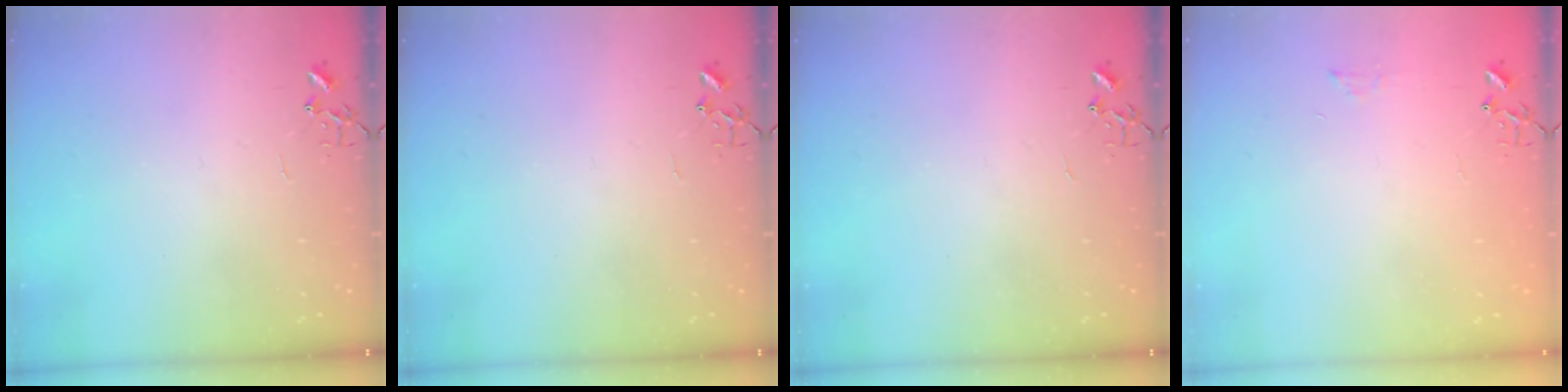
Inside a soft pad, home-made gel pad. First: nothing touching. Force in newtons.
{"total": 0.0}
{"total": 0.0}
{"total": 6.3, "press": 6.3, "slide": 0.7}